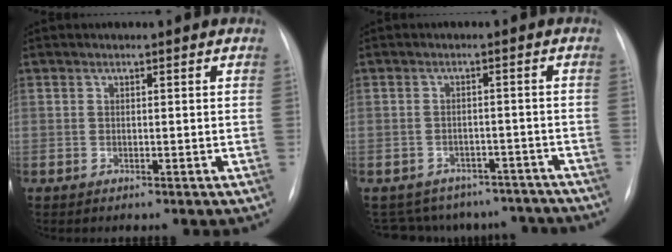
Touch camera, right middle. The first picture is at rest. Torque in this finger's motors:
{"motor_torque": [0.80, -0.94, -0.01, 0.00]}